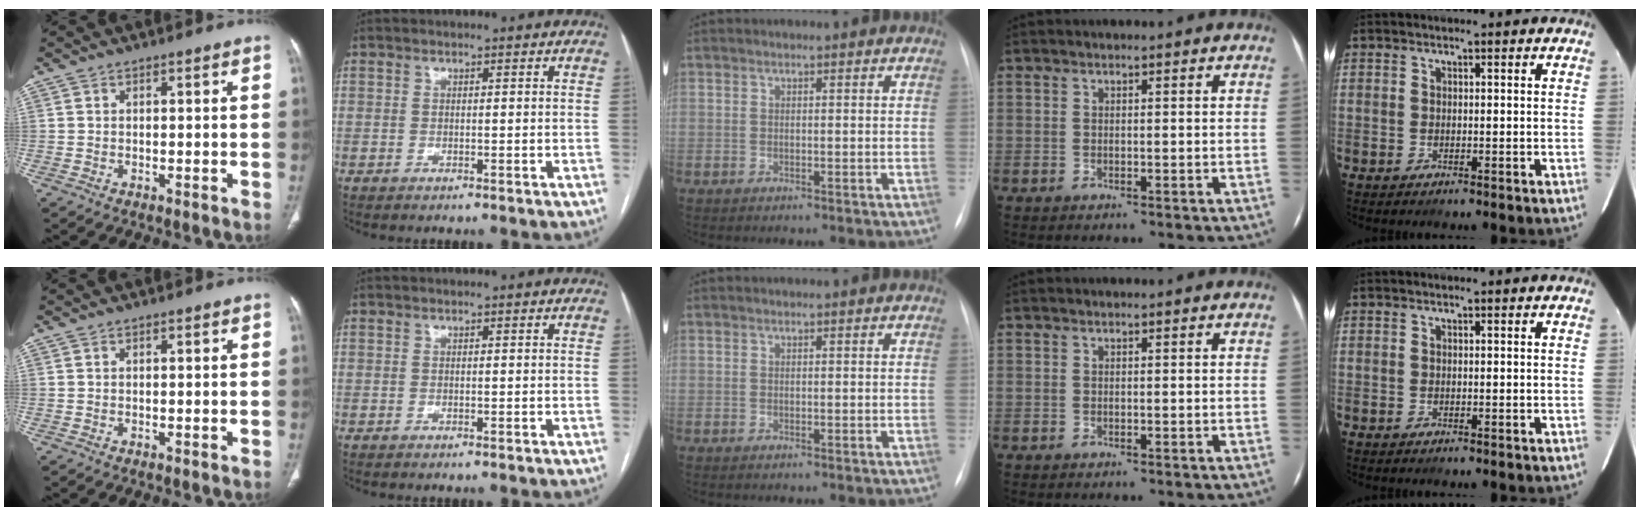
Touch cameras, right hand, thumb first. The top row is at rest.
{}